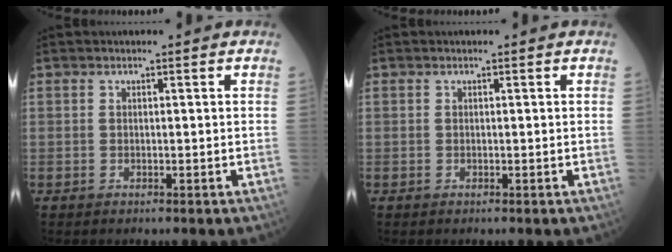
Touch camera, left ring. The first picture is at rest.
{"total": 0.0}